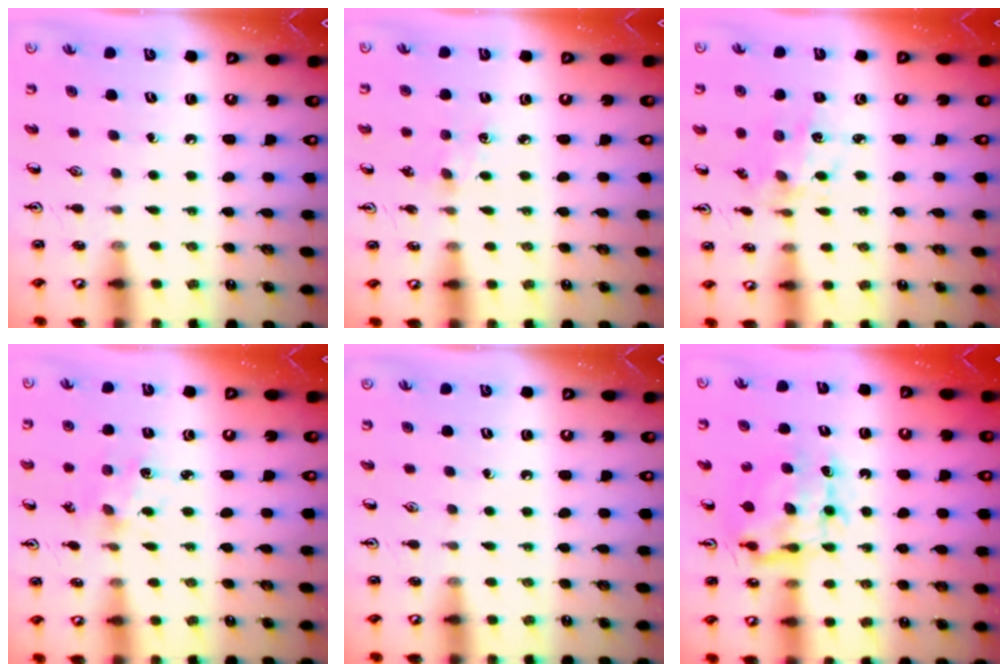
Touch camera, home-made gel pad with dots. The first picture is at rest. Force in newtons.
{"total": 3.8, "press": 3.8, "slide": 0.5}
{"total": 4.4, "press": 4.3, "slide": 1.1}
{"total": 2.4, "press": 2.4, "slide": 0.0}
{"total": 0.0}
{"total": 7.7, "press": 7.7, "slide": 0.6}